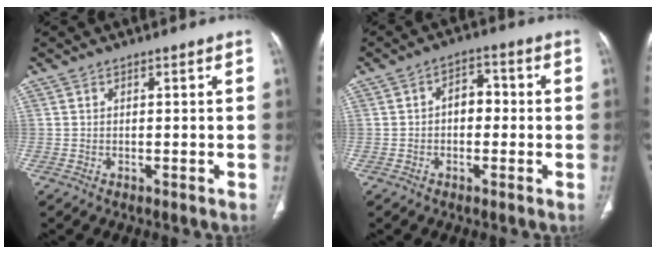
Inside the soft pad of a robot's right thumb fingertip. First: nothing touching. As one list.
[{"total": 4.8, "force": [-0.3, 3.4, 3.4], "torque": [-0.031, 0.019, -0.014]}]